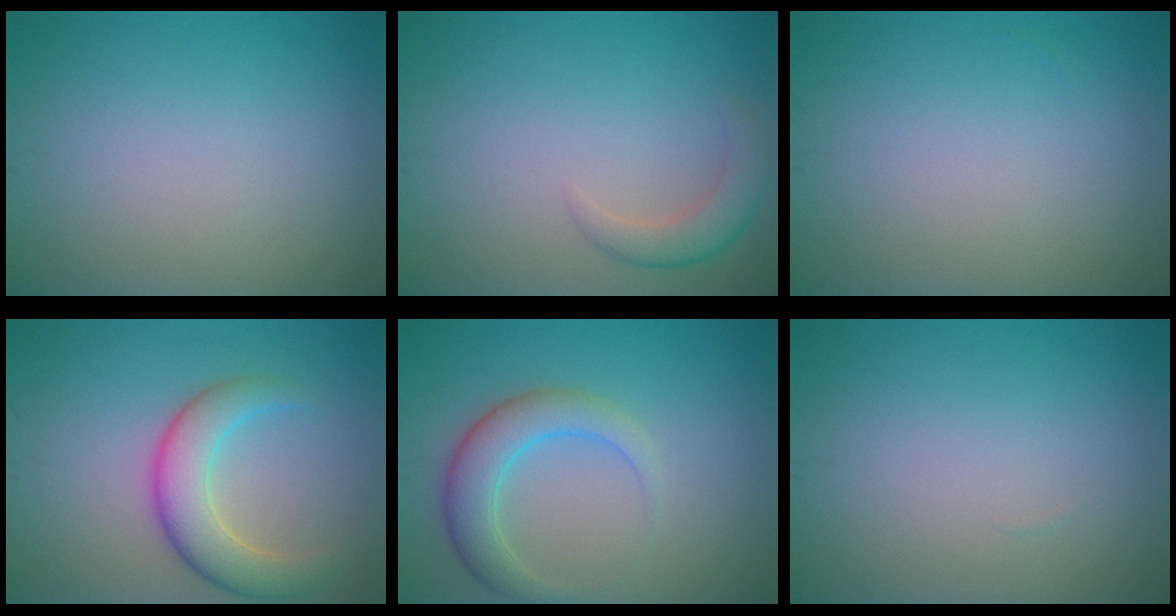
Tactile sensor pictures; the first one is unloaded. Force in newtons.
{"total": 2.6, "press": 2.6, "slide": 0.3}
{"total": 0.0}
{"total": 5.1, "press": 5.1, "slide": 0.2}
{"total": 4.1, "press": 4.1, "slide": 0.1}
{"total": 0.0}